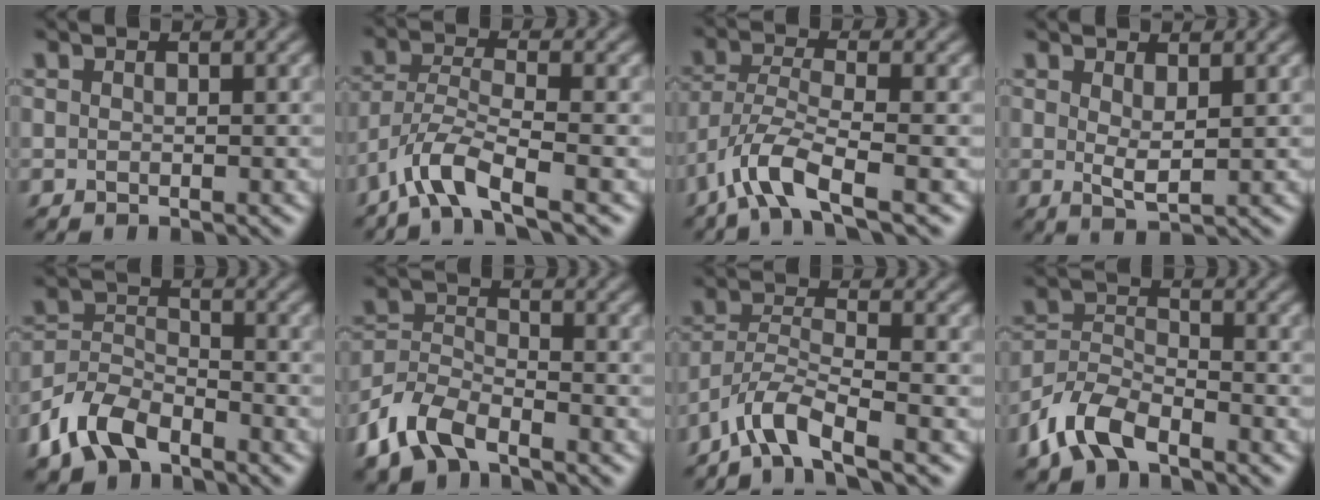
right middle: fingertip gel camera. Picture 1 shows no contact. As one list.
[{"total": 4.7, "force": [-3.3, 1.0, 3.3], "torque": [-0.064, 0.001, -0.073]}, {"total": 5.2, "force": [-3.3, 1.2, 3.9], "torque": [-0.080, -0.002, -0.075]}, {"total": 1.7, "force": [0.7, 0.4, 1.5], "torque": [-0.031, -0.006, 0.016]}, {"total": 5.9, "force": [-4.1, 3.2, 2.7], "torque": [-0.060, -0.002, -0.092]}, {"total": 5.5, "force": [-4.0, 2.7, 2.7], "torque": [-0.059, -0.003, -0.090]}, {"total": 4.4, "force": [-3.3, 0.8, 2.7], "torque": [-0.051, 0.004, -0.076]}, {"total": 5.4, "force": [-3.8, 2.7, 2.7], "torque": [-0.056, 0.000, -0.087]}]